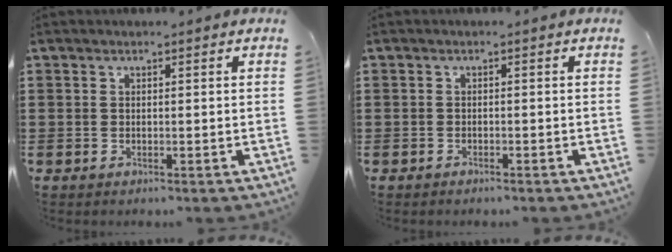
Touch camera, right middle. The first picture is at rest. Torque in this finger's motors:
{"motor_torque": [-0.24, 0.17, -0.02, -0.01]}